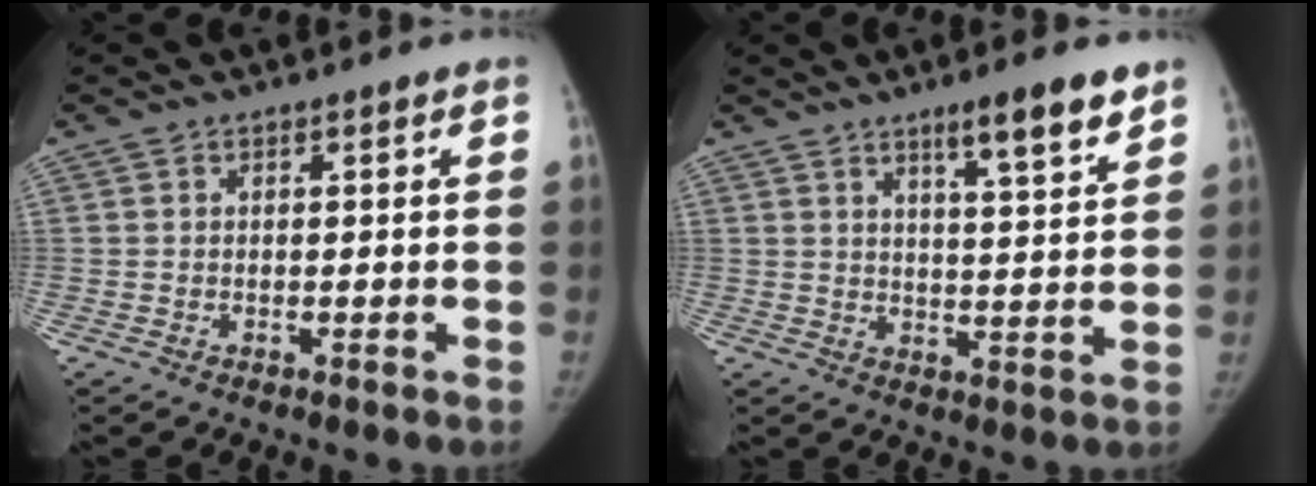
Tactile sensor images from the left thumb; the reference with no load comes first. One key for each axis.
{"total": 8.8, "fx": 5.9, "fy": 1.1, "fz": 6.4, "tx": -0.089, "ty": -0.035, "tz": 0.090}